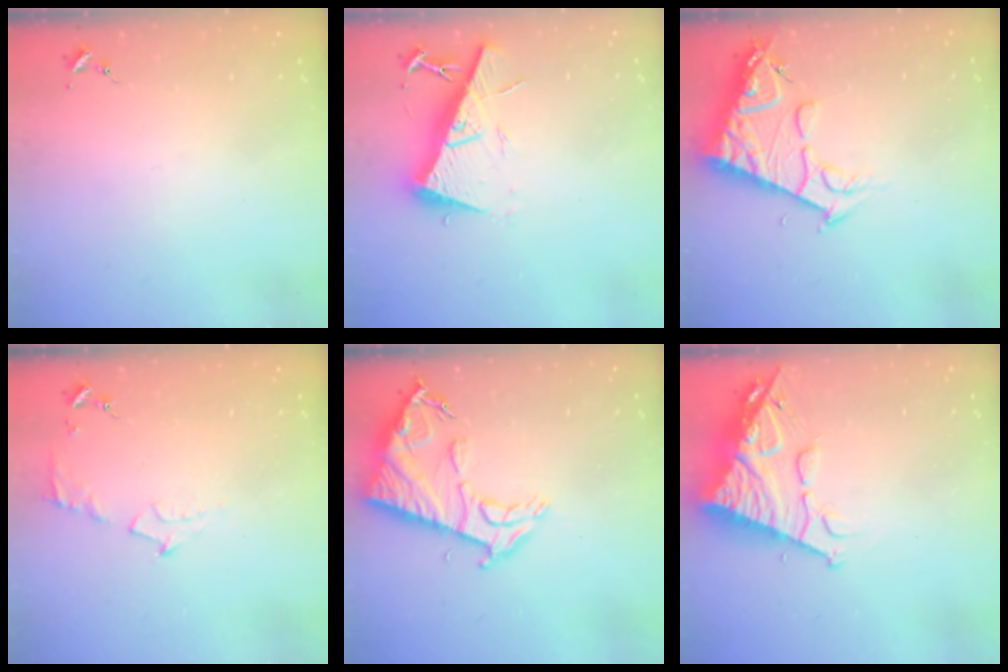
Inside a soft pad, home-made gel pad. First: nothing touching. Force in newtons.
{"total": 13.5, "press": 13.4, "slide": 1.4}
{"total": 13.2, "press": 13.1, "slide": 1.6}
{"total": 7.0, "press": 7.0, "slide": 0.7}
{"total": 13.1, "press": 13.0, "slide": 1.1}
{"total": 15.2, "press": 15.1, "slide": 1.4}